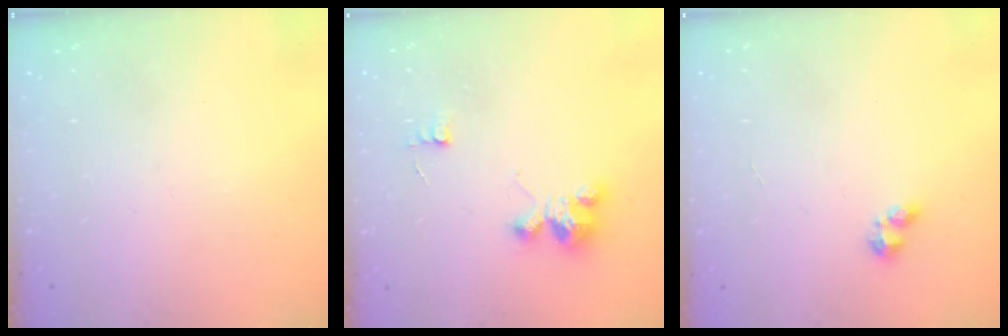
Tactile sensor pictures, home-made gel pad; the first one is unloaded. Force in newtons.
{"total": 6.0, "press": 6.0, "slide": 0.2}
{"total": 2.6, "press": 2.5, "slide": 0.5}